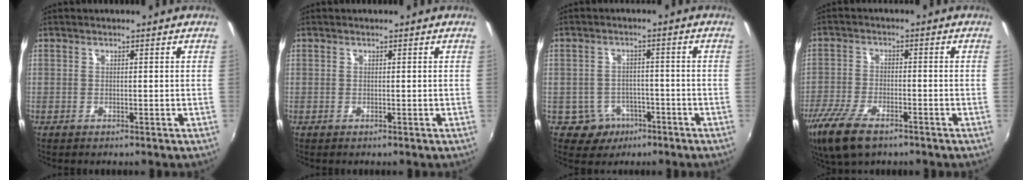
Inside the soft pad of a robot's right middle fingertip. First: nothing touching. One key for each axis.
{"total": 0.0}
{"total": 5.5, "fx": -3.1, "fy": 4.5, "fz": 0.9, "tx": -0.030, "ty": 0.011, "tz": -0.037}
{"total": 12.0, "fx": -8.0, "fy": 4.7, "fz": 7.6, "tx": -0.184, "ty": -0.038, "tz": -0.153}